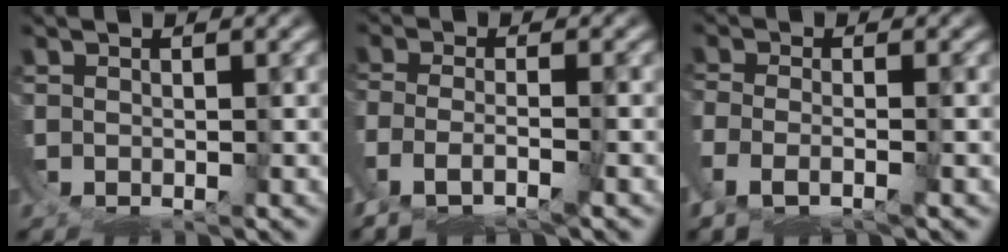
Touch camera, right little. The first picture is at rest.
{"total": 4.4, "force": [-2.0, 1.9, 3.4], "torque": [-0.077, -0.022, -0.022]}
{"total": 2.8, "force": [-1.1, 0.4, 2.5], "torque": [-0.059, -0.015, -0.008]}